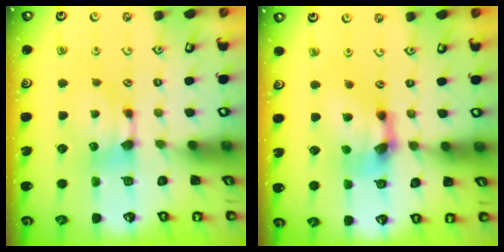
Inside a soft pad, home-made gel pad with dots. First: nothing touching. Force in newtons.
{"total": 5.2, "press": 4.8, "slide": 2.0}